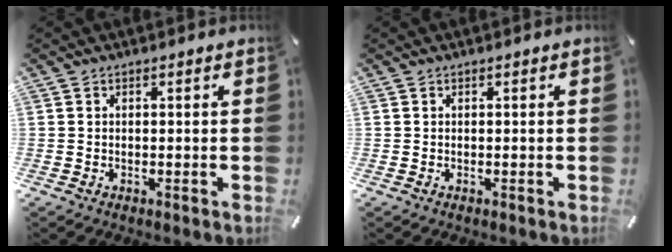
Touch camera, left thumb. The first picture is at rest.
{"total": 0.0}